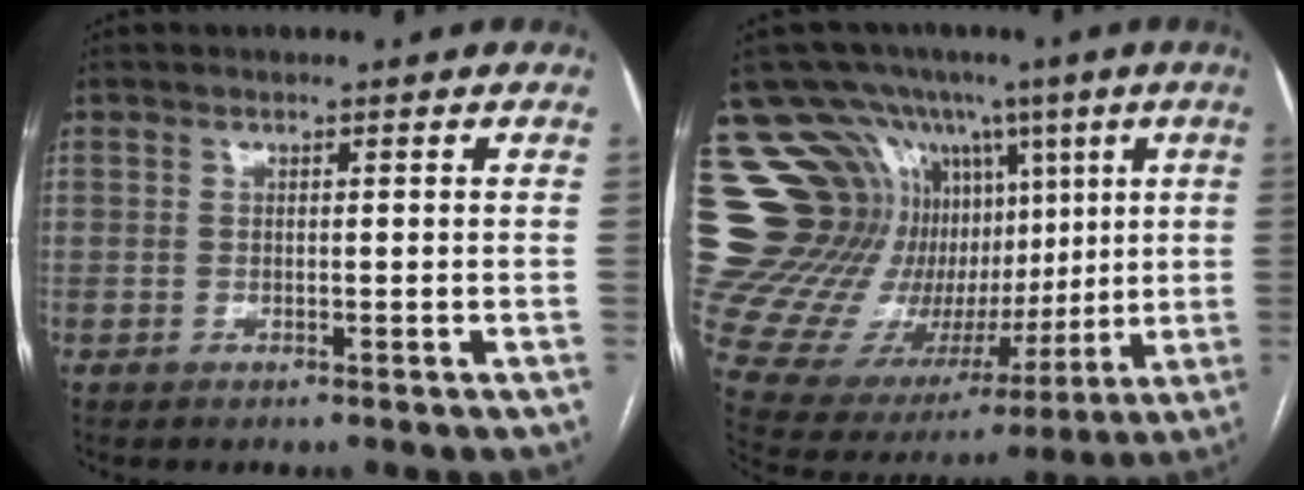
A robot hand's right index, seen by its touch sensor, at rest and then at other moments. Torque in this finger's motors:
{"motor_torque": [-1.17, 0.79, -0.32, -0.21]}